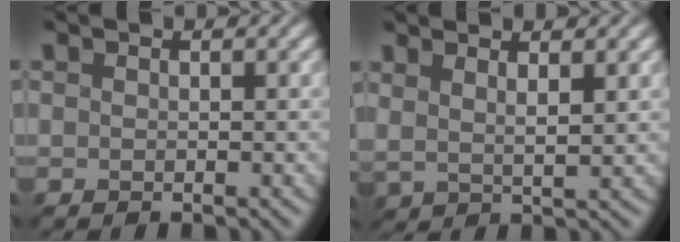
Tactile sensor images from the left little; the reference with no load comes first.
{"total": 2.4, "force": [1.5, 0.6, 1.8], "torque": [-0.030, 0.004, 0.022]}